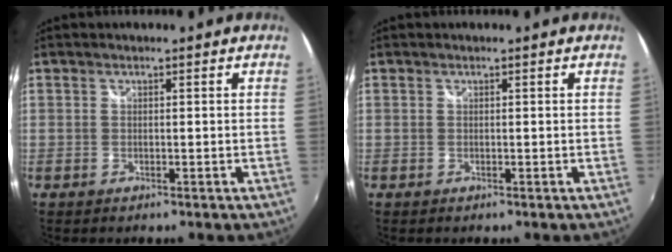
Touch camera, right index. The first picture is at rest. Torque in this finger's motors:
{"motor_torque": [0.00, 0.00, 0.00, 0.00]}